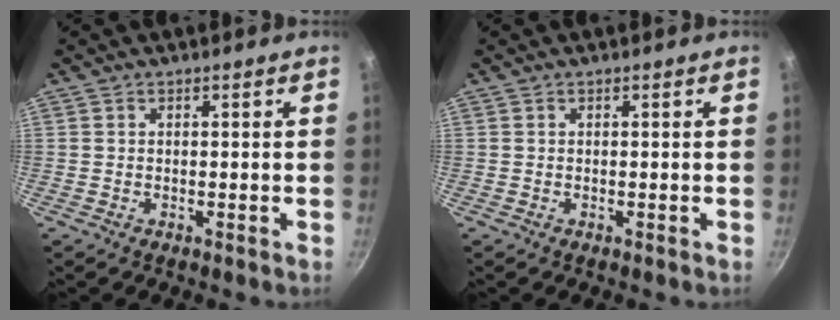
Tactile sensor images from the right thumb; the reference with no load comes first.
{"total": 0.0}